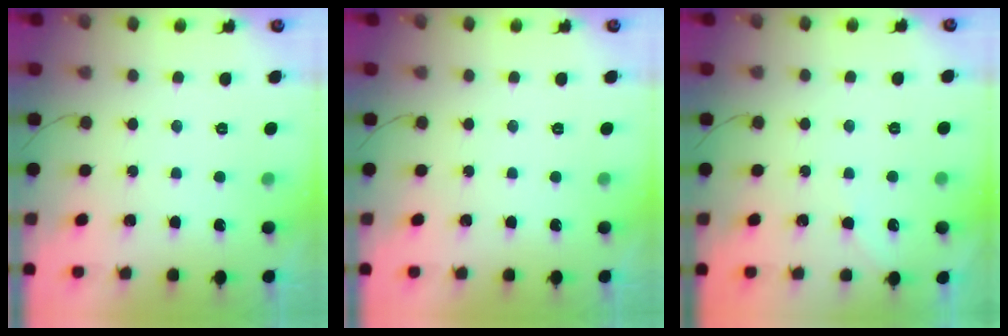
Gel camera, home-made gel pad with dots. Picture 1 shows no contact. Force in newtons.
{"total": 0.0}
{"total": 2.2, "press": 2.2, "slide": 0.3}